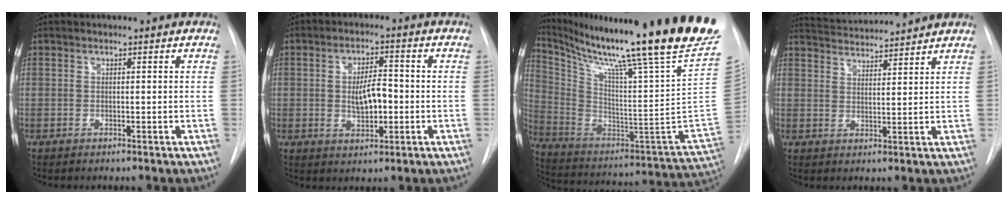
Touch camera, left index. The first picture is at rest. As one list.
[{"total": 5.8, "force": [-0.9, 2.6, 5.1], "torque": [-0.087, 0.002, -0.013]}, {"total": 33.4, "force": [26.1, -2.0, 20.8], "torque": [-0.324, -0.118, 0.374]}, {"total": 9.3, "force": [9.0, 0.0, 2.3], "torque": [-0.048, 0.015, 0.139]}]